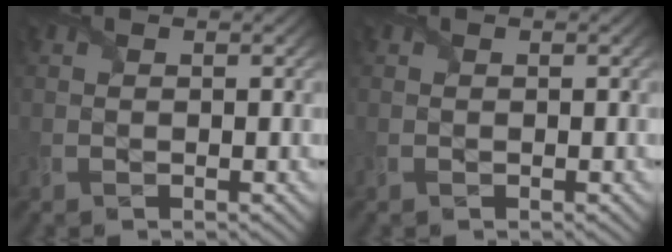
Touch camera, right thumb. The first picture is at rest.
{"total": 0.0}